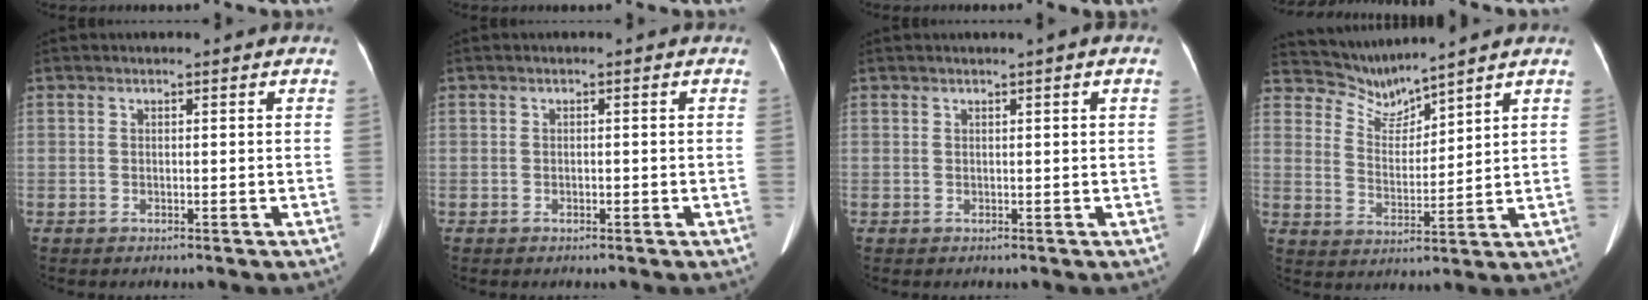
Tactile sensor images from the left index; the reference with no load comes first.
{"total": 1.0, "force": [-0.7, 0.4, 0.6], "torque": [-0.007, 0.000, -0.012]}
{"total": 0.9, "force": [0.3, -0.1, 0.9], "torque": [-0.013, 0.003, 0.005]}
{"total": 4.8, "force": [4.7, -0.7, -0.6], "torque": [0.003, -0.006, 0.103]}